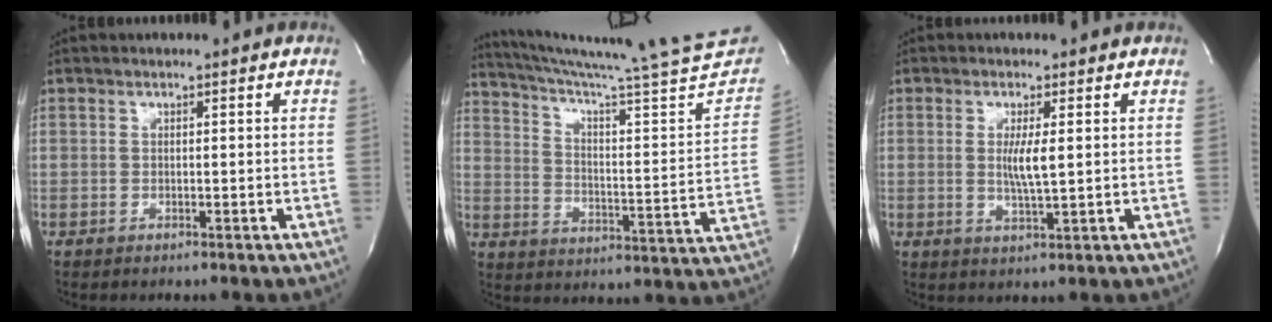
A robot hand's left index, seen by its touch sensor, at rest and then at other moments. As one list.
[{"total": 29.0, "force": [26.6, 0.0, 11.5], "torque": [-0.184, -0.095, 0.347]}, {"total": 3.9, "force": [0.5, 0.1, 3.9], "torque": [-0.079, -0.008, 0.011]}]